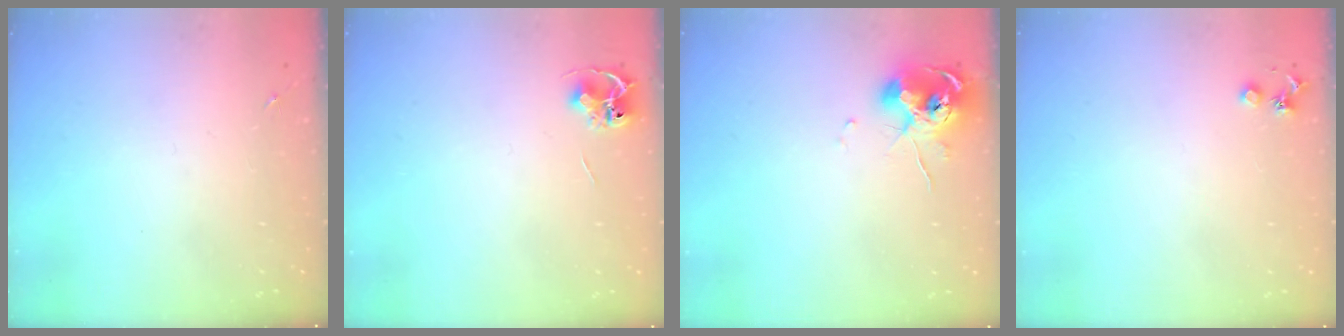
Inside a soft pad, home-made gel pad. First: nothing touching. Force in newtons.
{"total": 6.5, "press": 6.5, "slide": 0.5}
{"total": 10.3, "press": 10.2, "slide": 1.1}
{"total": 3.6, "press": 3.5, "slide": 0.5}